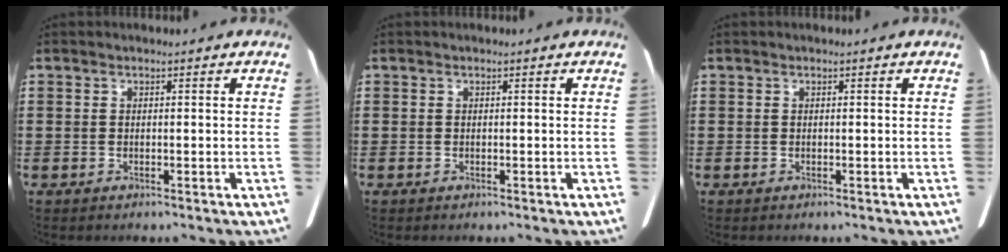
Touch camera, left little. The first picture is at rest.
{"total": 0.0}
{"total": 0.0}